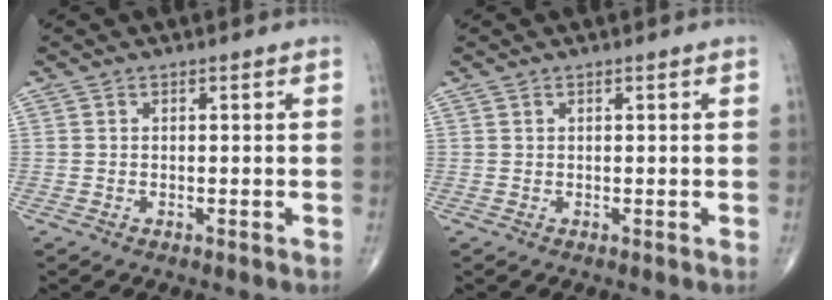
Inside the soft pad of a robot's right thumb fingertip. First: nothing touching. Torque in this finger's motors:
{"motor_torque": [0.15, 0.03, 0.14, 0.11, -0.01]}